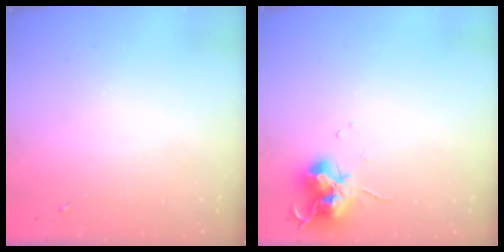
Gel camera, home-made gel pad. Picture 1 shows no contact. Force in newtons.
{"total": 12.6, "press": 12.5, "slide": 1.4}